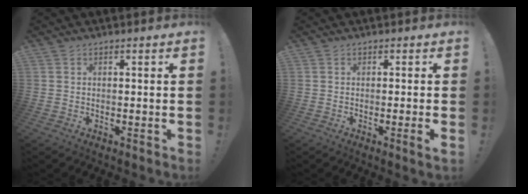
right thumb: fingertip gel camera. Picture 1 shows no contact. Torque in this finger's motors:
{"motor_torque": [0.13, 0.03, 0.29, -0.32, 0.11]}